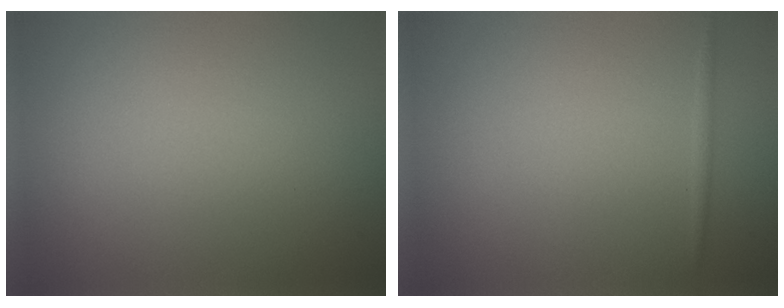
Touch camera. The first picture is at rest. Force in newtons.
{"total": 0.6, "press": 0.6, "slide": 0.0}